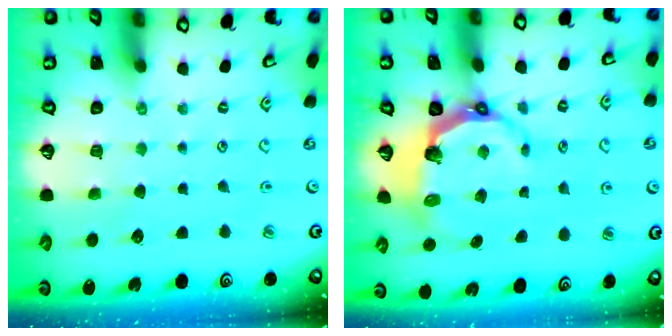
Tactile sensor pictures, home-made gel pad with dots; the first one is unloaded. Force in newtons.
{"total": 6.8, "press": 5.2, "slide": 4.4}